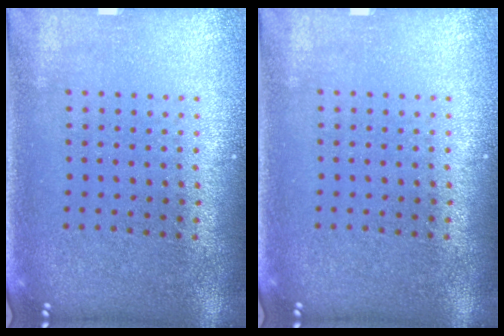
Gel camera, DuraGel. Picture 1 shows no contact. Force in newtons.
{"total": 0.0}